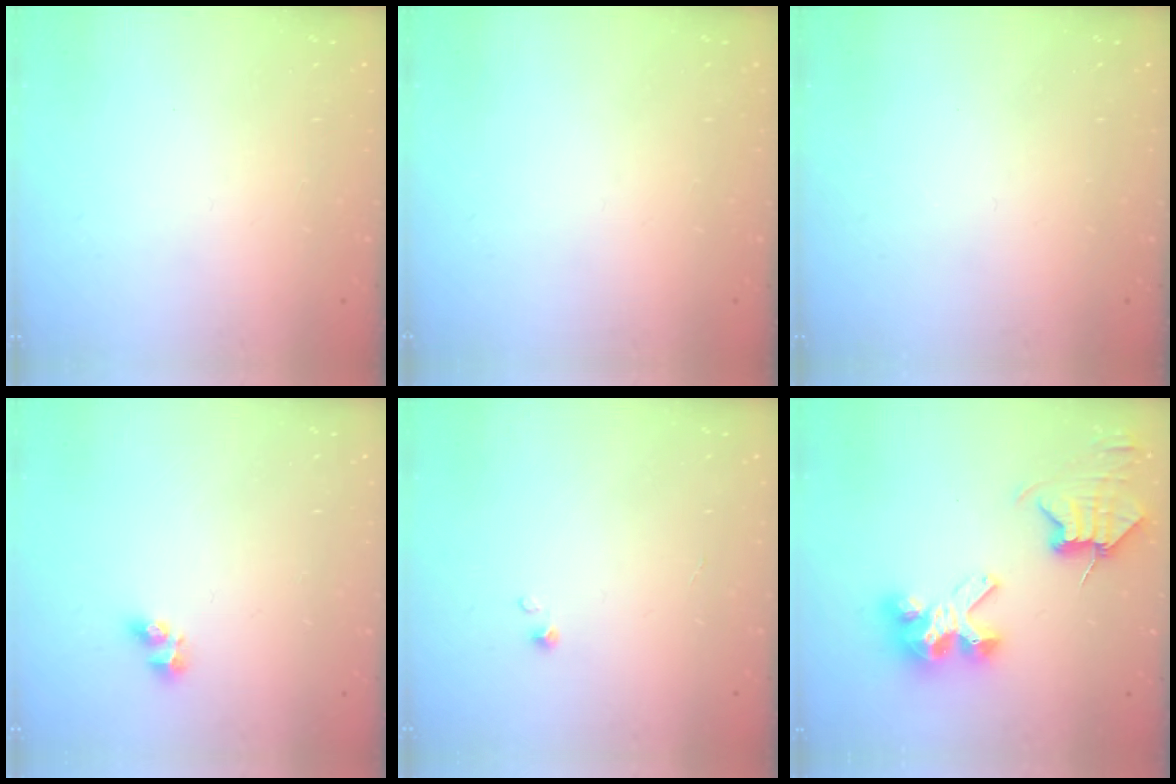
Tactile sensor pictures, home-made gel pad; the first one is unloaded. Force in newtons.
{"total": 0.0}
{"total": 0.0}
{"total": 5.0, "press": 5.0, "slide": 0.4}
{"total": 0.0}
{"total": 9.9, "press": 9.9, "slide": 1.1}